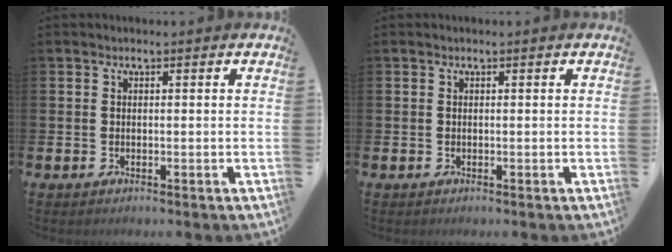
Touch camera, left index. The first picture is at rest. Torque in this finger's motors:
{"motor_torque": [-0.06, 0.02, 0.05, -0.01]}